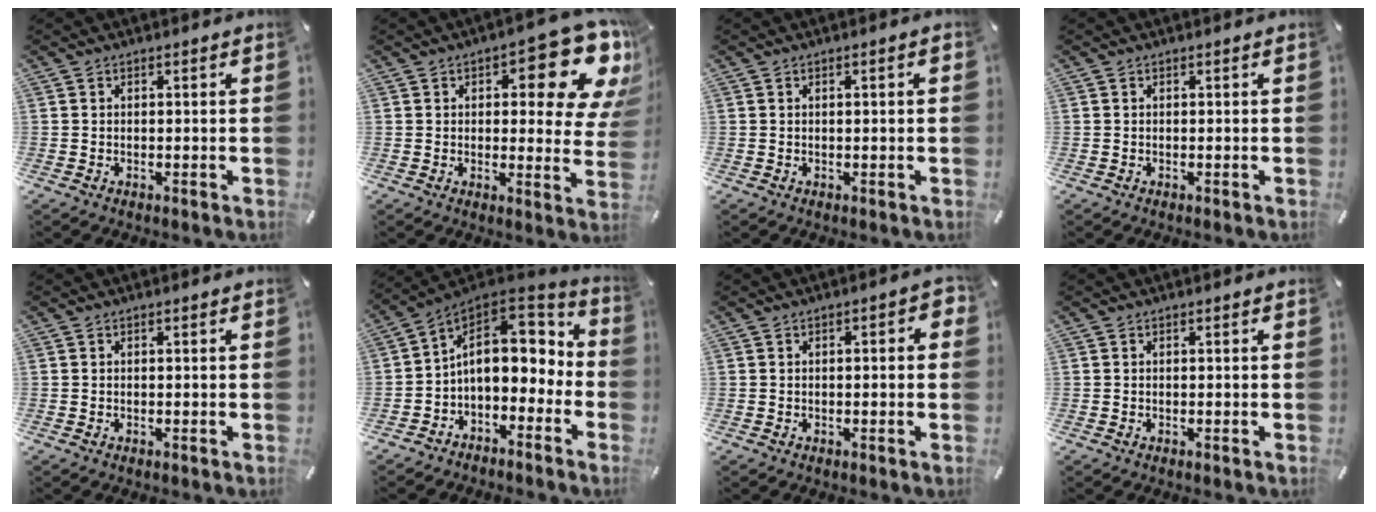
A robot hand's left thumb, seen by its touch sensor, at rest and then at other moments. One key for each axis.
{"total": 16.3, "fx": 7.6, "fy": 6.5, "fz": 12.9, "tx": -0.151, "ty": -0.060, "tz": 0.121}
{"total": 1.6, "fx": 0.2, "fy": 0.2, "fz": 1.5, "tx": -0.026, "ty": -0.001, "tz": 0.003}
{"total": 0.0}
{"total": 0.0}
{"total": 14.4, "fx": 1.9, "fy": 9.6, "fz": 10.5, "tx": -0.159, "ty": -0.010, "tz": 0.037}
{"total": 3.1, "fx": -0.1, "fy": 1.2, "fz": 2.8, "tx": -0.035, "ty": 0.002, "tz": -0.006}
{"total": 0.0}